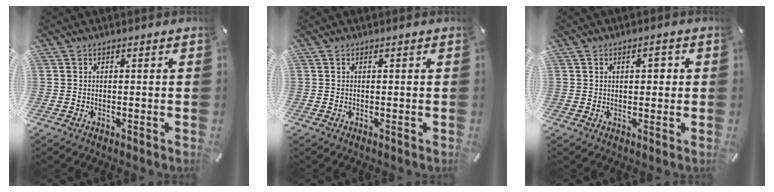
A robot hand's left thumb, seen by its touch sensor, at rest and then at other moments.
{"total": 0.0}
{"total": 2.9, "force": [0.8, 1.6, 2.3], "torque": [-0.025, -0.001, 0.004]}